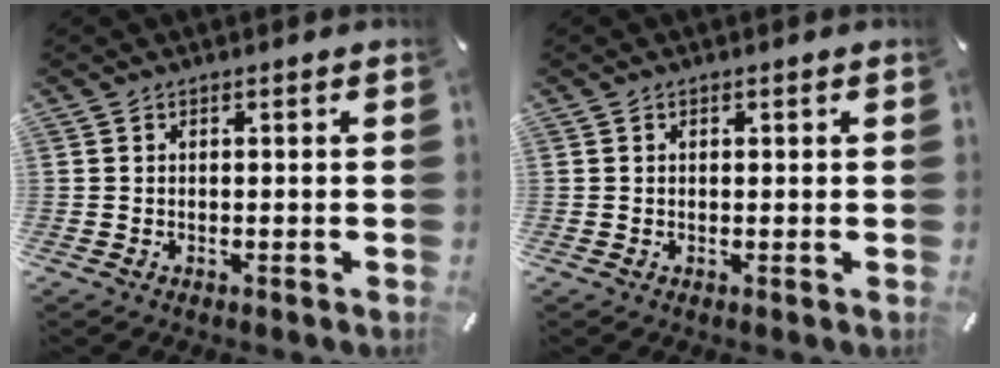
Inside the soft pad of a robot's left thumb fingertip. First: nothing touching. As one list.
[{"total": 0.7, "force": [0.2, 0.5, 0.5], "torque": [-0.010, 0.004, 0.002]}]